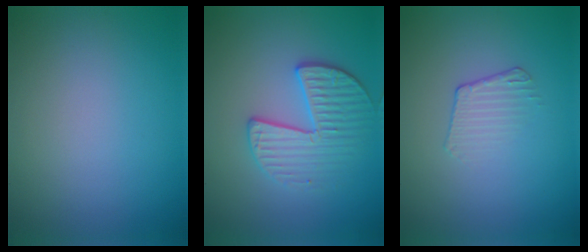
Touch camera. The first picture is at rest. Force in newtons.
{"total": 3.4, "press": 3.3, "slide": 1.0}
{"total": 1.5, "press": 0.7, "slide": 1.4}